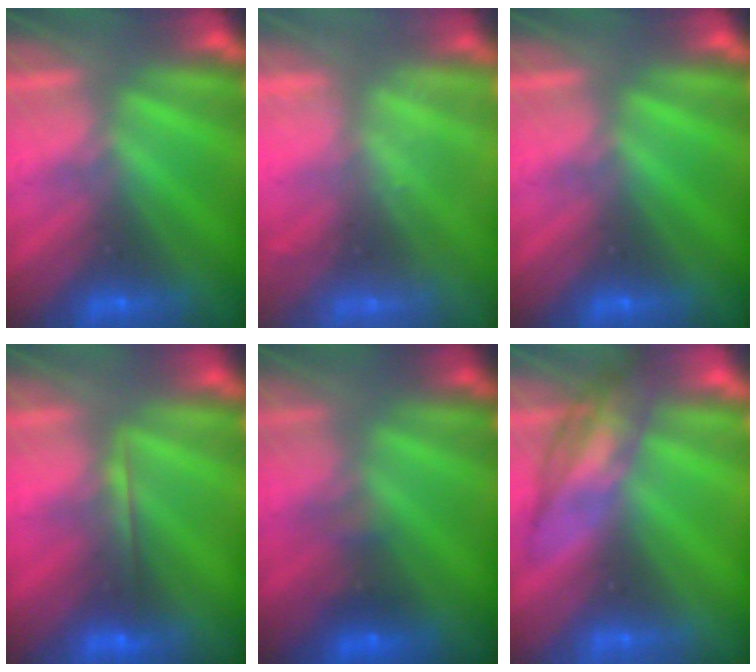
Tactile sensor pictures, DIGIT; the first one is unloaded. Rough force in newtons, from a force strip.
{"total": 2.3}
{"total": 0.0}
{"total": 2.0}
{"total": 4.5}
{"total": 2.6}